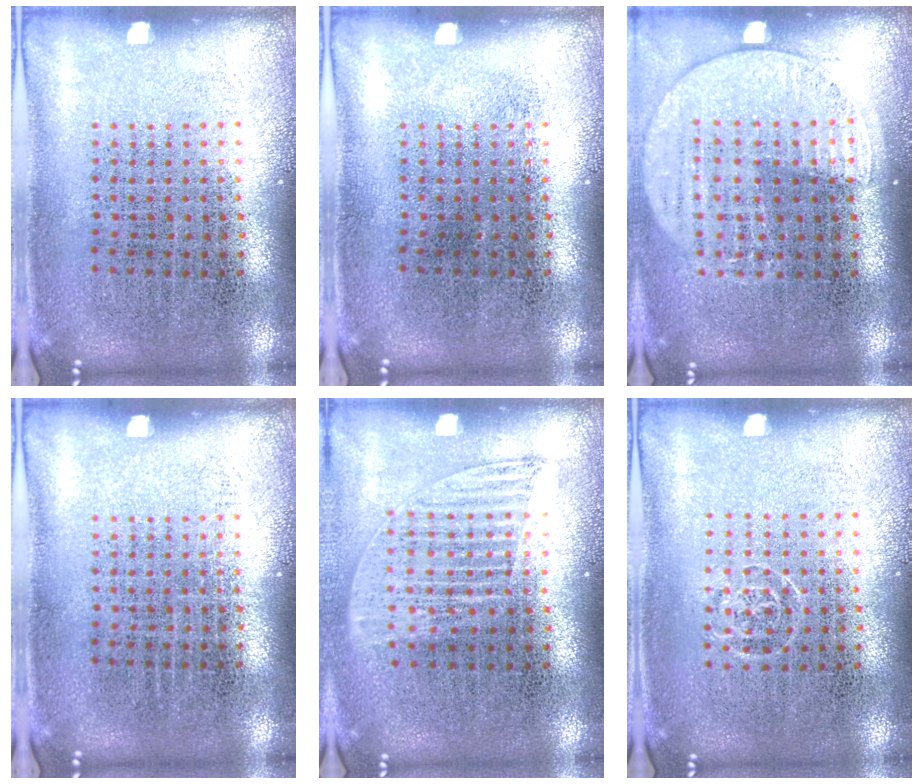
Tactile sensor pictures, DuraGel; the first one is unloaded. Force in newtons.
{"total": 0.0}
{"total": 1.5, "press": 1.3, "slide": 0.7}
{"total": 0.0}
{"total": 1.2, "press": 1.1, "slide": 0.5}
{"total": 0.6, "press": 0.5, "slide": 0.3}